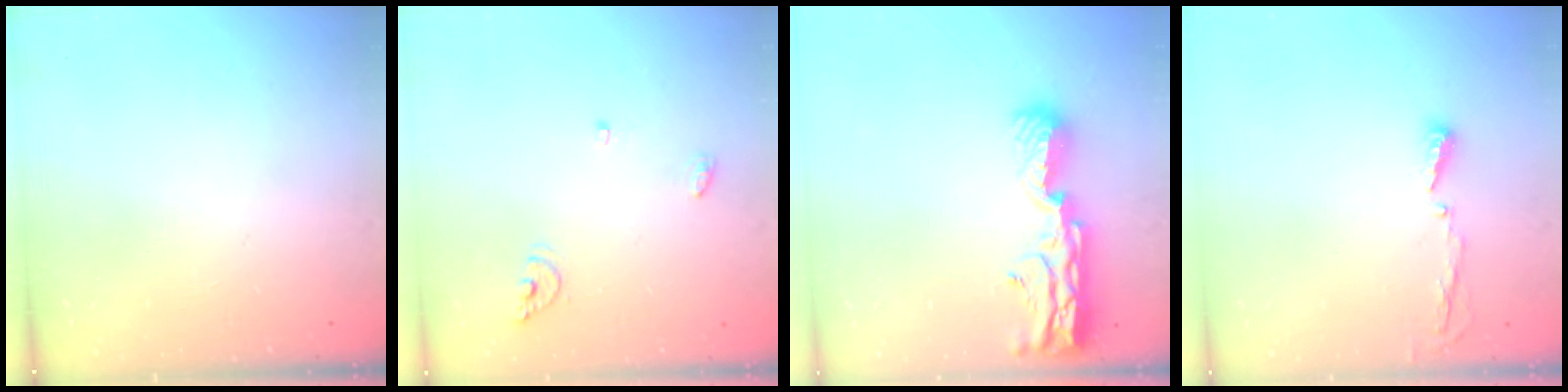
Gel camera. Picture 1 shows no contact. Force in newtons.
{"total": 5.7, "press": 5.7, "slide": 0.5}
{"total": 11.5, "press": 11.4, "slide": 1.6}
{"total": 3.6, "press": 3.6, "slide": 0.4}